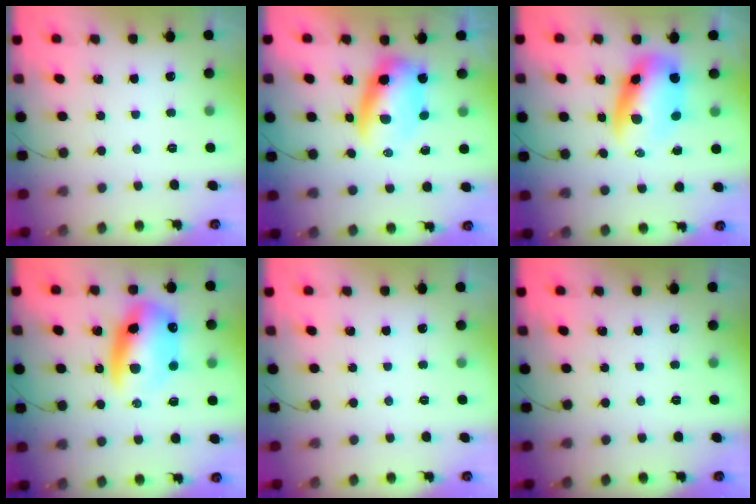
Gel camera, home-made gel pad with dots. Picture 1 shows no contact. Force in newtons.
{"total": 6.7, "press": 6.5, "slide": 1.9}
{"total": 9.9, "press": 9.5, "slide": 2.6}
{"total": 15.8, "press": 15.3, "slide": 3.9}
{"total": 0.0}
{"total": 0.0}